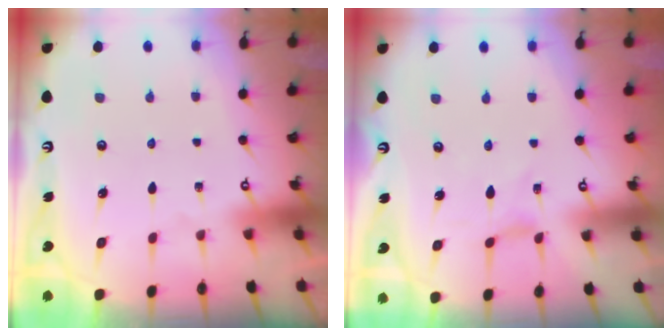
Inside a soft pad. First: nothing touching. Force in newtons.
{"total": 0.0}